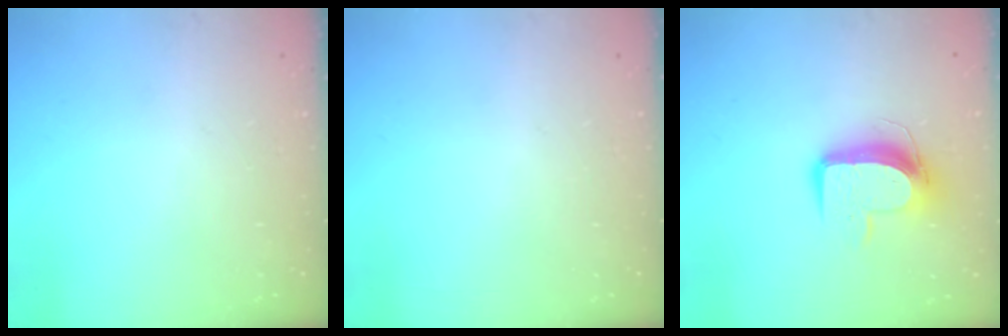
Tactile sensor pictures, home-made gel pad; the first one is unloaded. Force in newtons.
{"total": 0.0}
{"total": 10.8, "press": 10.8, "slide": 1.0}